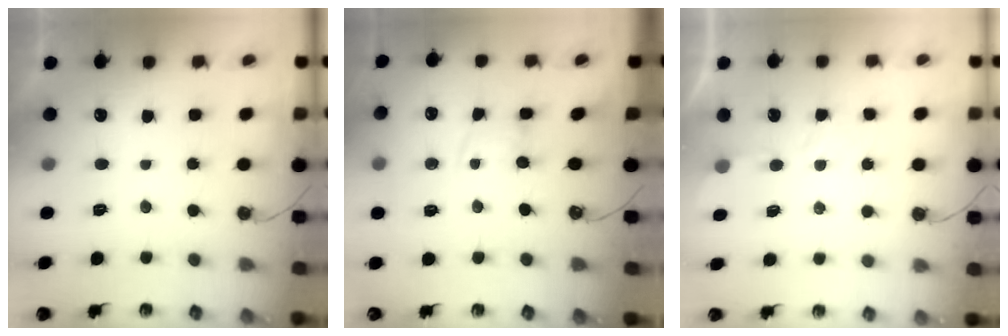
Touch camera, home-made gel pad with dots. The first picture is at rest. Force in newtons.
{"total": 1.2, "press": 1.2, "slide": 0.2}
{"total": 3.2, "press": 3.2, "slide": 0.6}